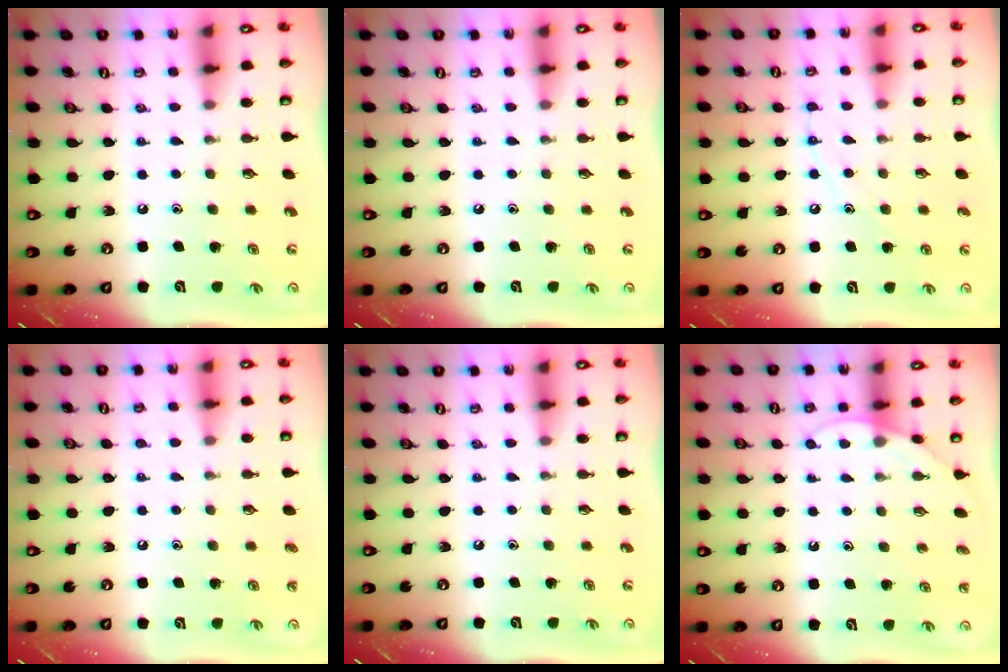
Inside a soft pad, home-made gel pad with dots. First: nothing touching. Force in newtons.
{"total": 0.0}
{"total": 7.0, "press": 6.9, "slide": 0.7}
{"total": 2.9, "press": 2.8, "slide": 0.3}
{"total": 0.0}
{"total": 5.1, "press": 5.0, "slide": 0.2}